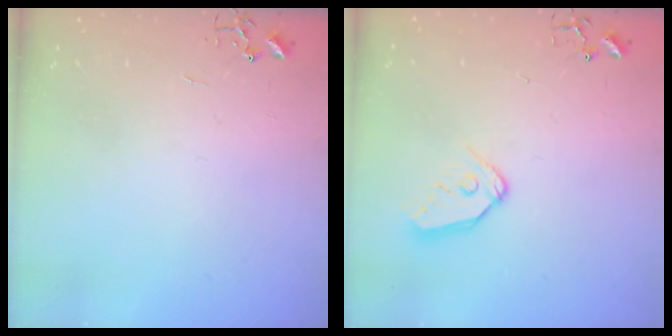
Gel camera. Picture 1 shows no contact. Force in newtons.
{"total": 10.0, "press": 9.9, "slide": 1.1}